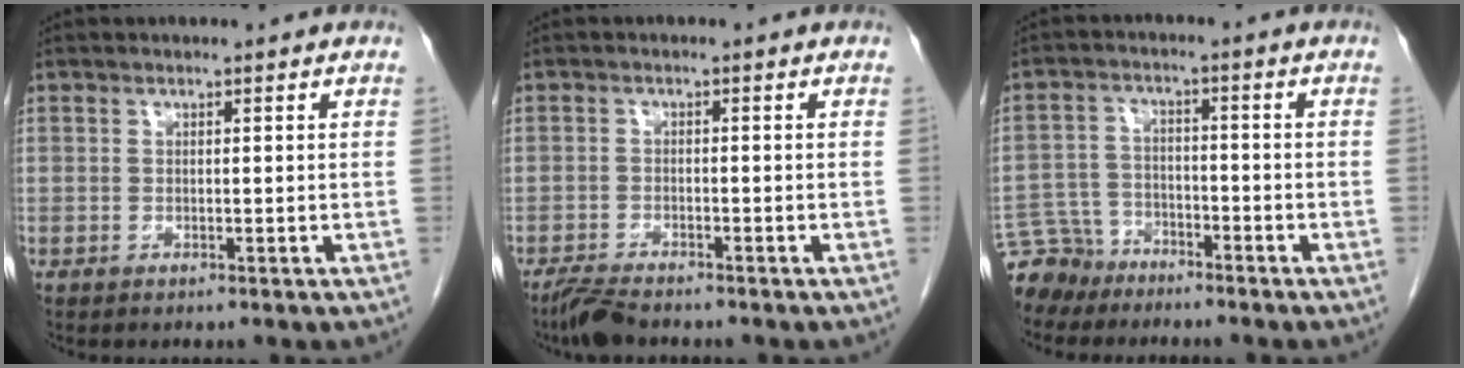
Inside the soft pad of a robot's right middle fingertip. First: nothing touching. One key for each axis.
{"total": 3.8, "fx": -3.3, "fy": 0.5, "fz": 1.6, "tx": -0.034, "ty": -0.011, "tz": -0.063}
{"total": 6.7, "fx": -5.9, "fy": 3.2, "fz": -0.2, "tx": 0.002, "ty": -0.002, "tz": -0.113}